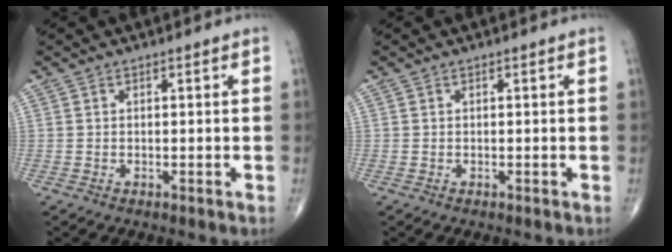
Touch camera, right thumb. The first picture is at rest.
{"total": 0.0}